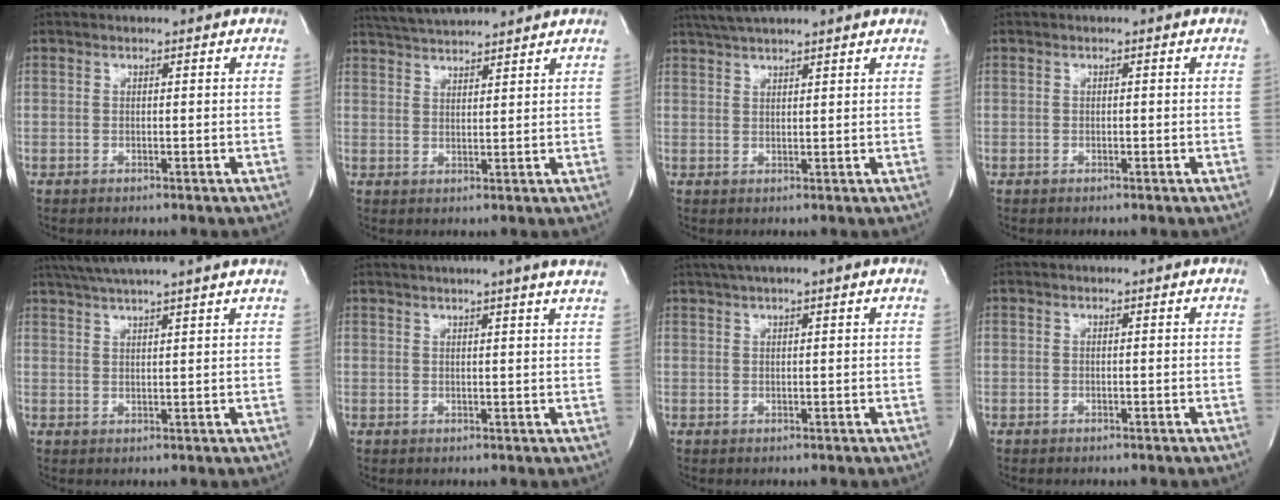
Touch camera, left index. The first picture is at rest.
{"total": 8.1, "force": [7.7, -0.1, 2.6], "torque": [-0.055, 0.027, 0.127]}
{"total": 6.2, "force": [5.4, -0.1, 3.0], "torque": [-0.057, 0.030, 0.092]}
{"total": 0.0}
{"total": 11.6, "force": [9.9, -1.1, 5.8], "torque": [-0.103, 0.027, 0.137]}
{"total": 10.6, "force": [9.1, -1.1, 5.4], "torque": [-0.080, 0.005, 0.094]}
{"total": 5.6, "force": [4.1, 0.0, 3.9], "torque": [-0.066, 0.033, 0.066]}
{"total": 0.0}